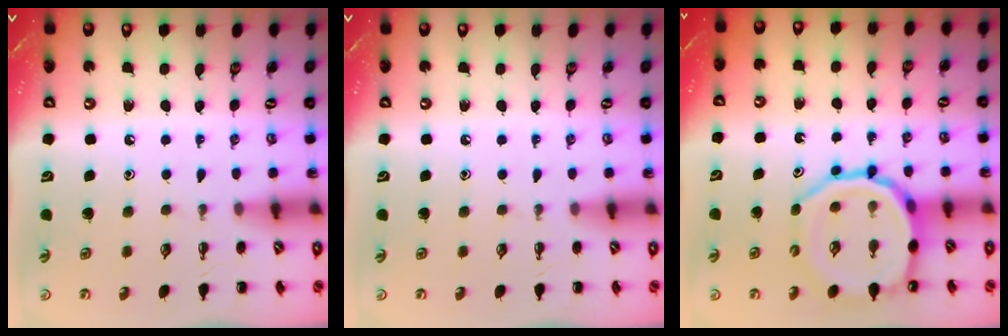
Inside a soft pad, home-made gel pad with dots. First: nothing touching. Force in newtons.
{"total": 0.0}
{"total": 14.2, "press": 13.9, "slide": 2.7}